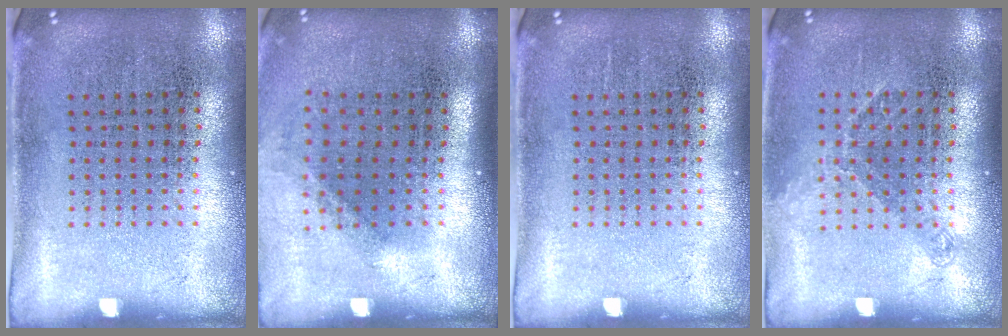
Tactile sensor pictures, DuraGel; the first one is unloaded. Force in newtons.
{"total": 1.3, "press": 0.9, "slide": 0.9}
{"total": 0.0}
{"total": 1.1, "press": 0.9, "slide": 0.6}